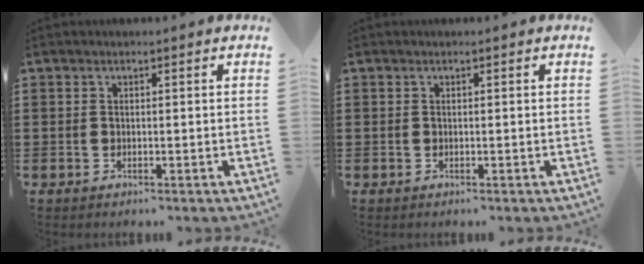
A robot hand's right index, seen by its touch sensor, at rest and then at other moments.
{"total": 0.0}